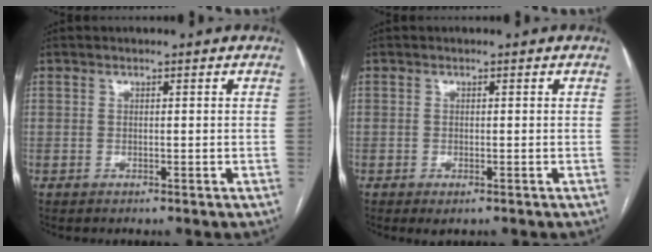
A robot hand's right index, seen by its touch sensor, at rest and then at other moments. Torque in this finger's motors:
{"motor_torque": [0.14, 0.10, 0.12, 0.01]}